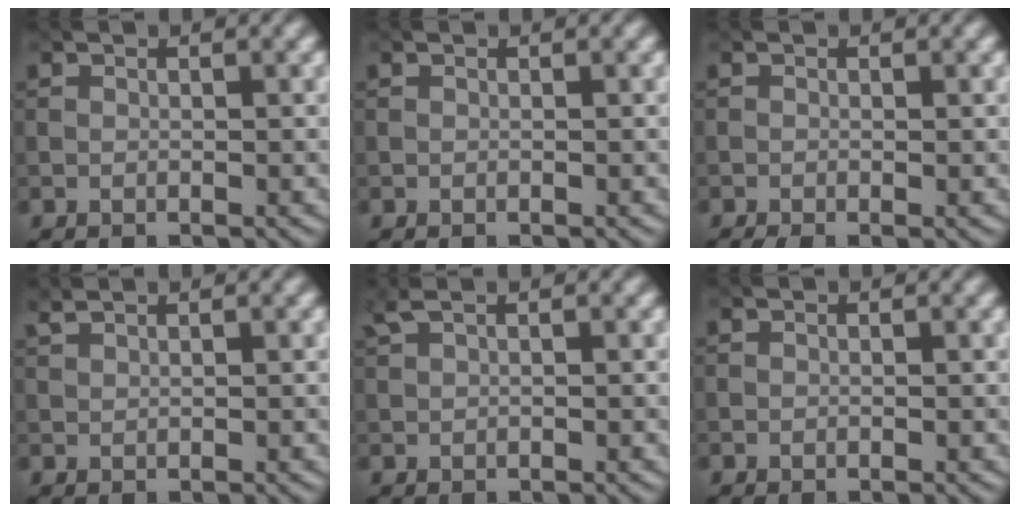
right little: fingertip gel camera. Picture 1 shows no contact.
{"total": 0.0}
{"total": 1.3, "force": [-0.8, 0.3, 1.0], "torque": [-0.020, -0.006, -0.016]}
{"total": 1.0, "force": [0.9, 0.2, 0.4], "torque": [-0.013, 0.004, 0.022]}
{"total": 1.5, "force": [0.9, 0.4, 1.1], "torque": [-0.025, 0.009, 0.021]}
{"total": 0.0}